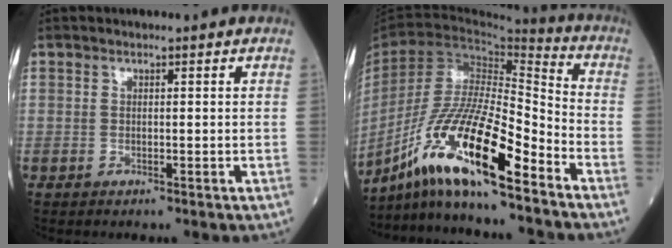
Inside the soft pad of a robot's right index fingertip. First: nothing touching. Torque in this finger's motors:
{"motor_torque": [1.03, -1.06, 0.52, 0.21]}